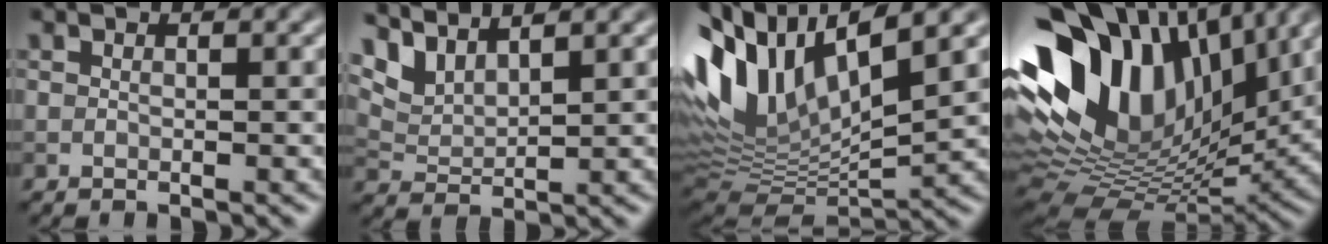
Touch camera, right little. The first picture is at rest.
{"total": 3.7, "force": [3.4, 0.5, 1.3], "torque": [-0.043, 0.000, 0.070]}
{"total": 13.0, "force": [4.5, 5.7, 10.8], "torque": [-0.228, 0.006, 0.080]}
{"total": 16.1, "force": [6.1, 9.4, 11.6], "torque": [-0.231, 0.033, 0.099]}